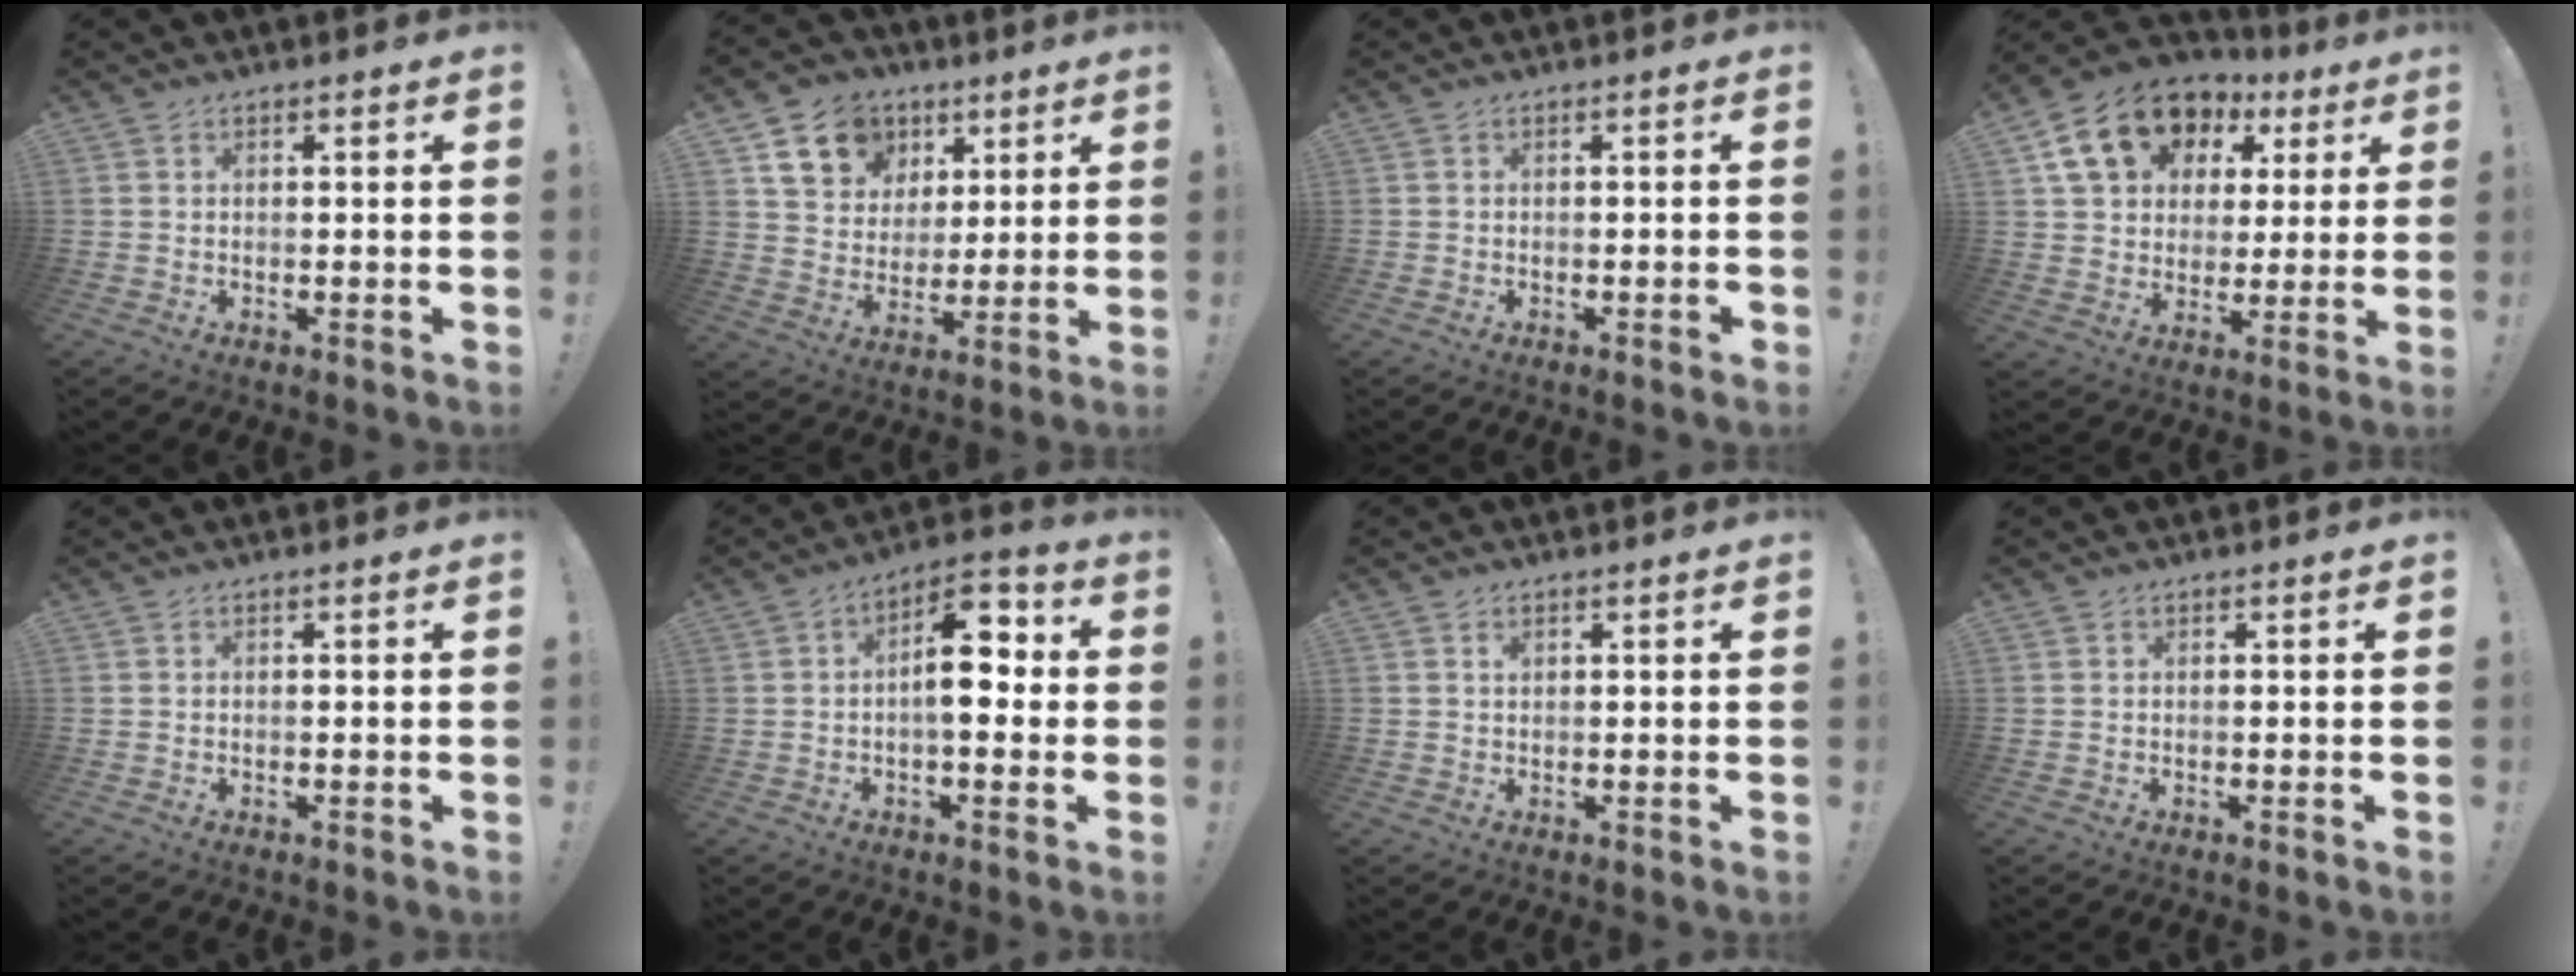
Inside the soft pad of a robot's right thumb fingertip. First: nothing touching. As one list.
[{"total": 14.7, "force": [6.9, 11.7, 5.4], "torque": [-0.078, -0.028, 0.141]}, {"total": 1.1, "force": [-0.9, 0.2, 0.6], "torque": [-0.008, 0.003, -0.016]}, {"total": 17.5, "force": [8.0, 12.9, 8.7], "torque": [-0.136, -0.030, 0.160]}, {"total": 0.0}, {"total": 12.9, "force": [0.4, 6.4, 11.2], "torque": [-0.153, 0.013, 0.007]}, {"total": 0.8, "force": [0.5, 0.6, 0.3], "torque": [-0.005, 0.000, 0.009]}, {"total": 0.0}]